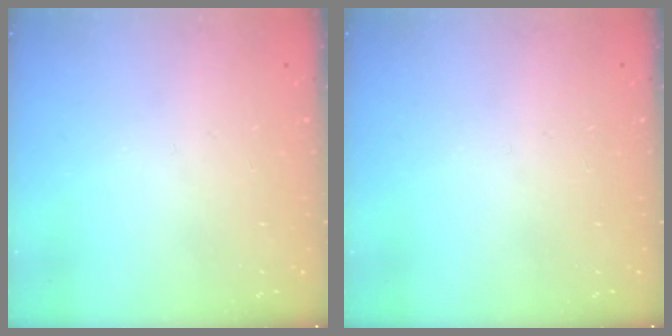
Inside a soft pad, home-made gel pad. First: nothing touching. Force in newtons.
{"total": 0.0}